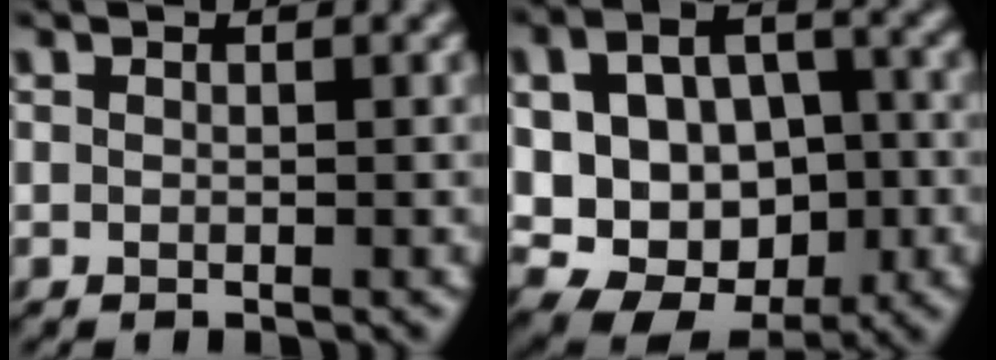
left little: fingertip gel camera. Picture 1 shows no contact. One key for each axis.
{"total": 12.0, "fx": -0.2, "fy": 9.4, "fz": 7.4, "tx": -0.124, "ty": 0.012, "tz": 0.000}